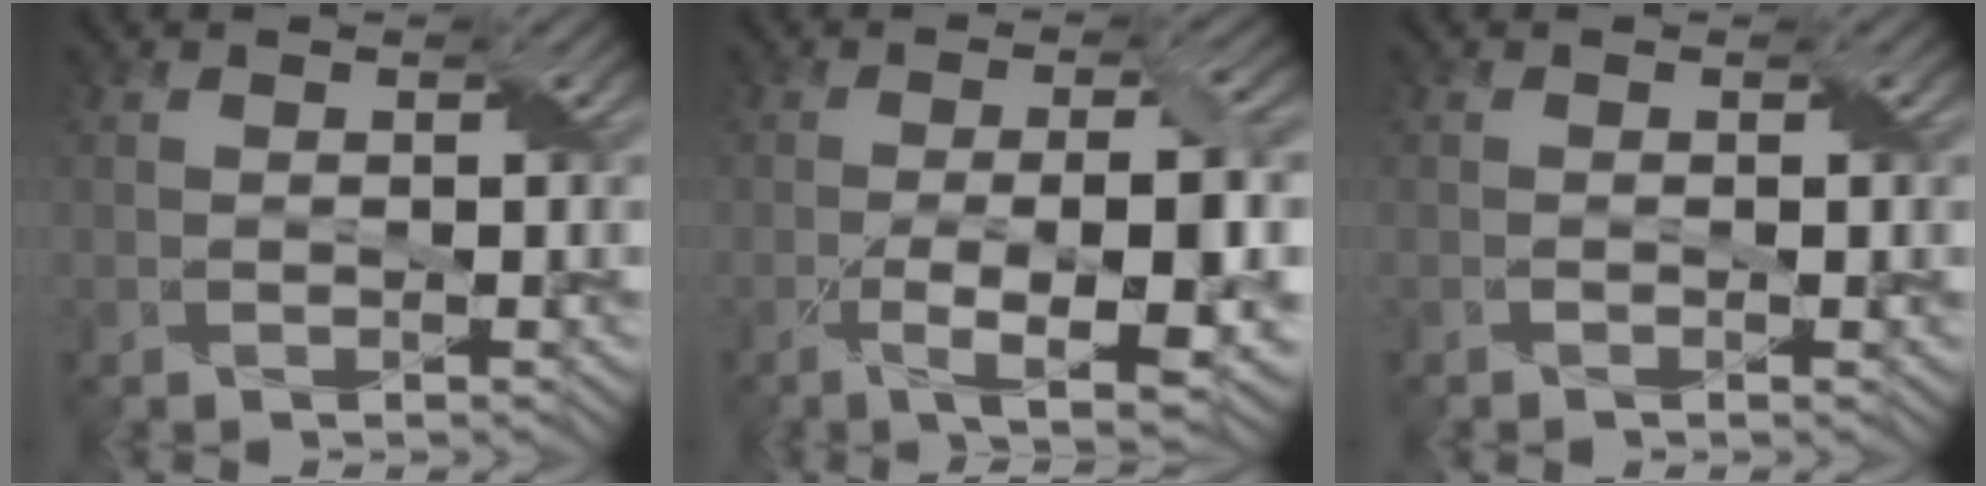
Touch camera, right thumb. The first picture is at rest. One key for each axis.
{"total": 9.4, "fx": -2.5, "fy": 2.1, "fz": 8.8, "tx": -0.146, "ty": 0.002, "tz": -0.034}
{"total": 0.7, "fx": -0.1, "fy": 0.1, "fz": 0.6, "tx": -0.010, "ty": -0.003, "tz": -0.003}